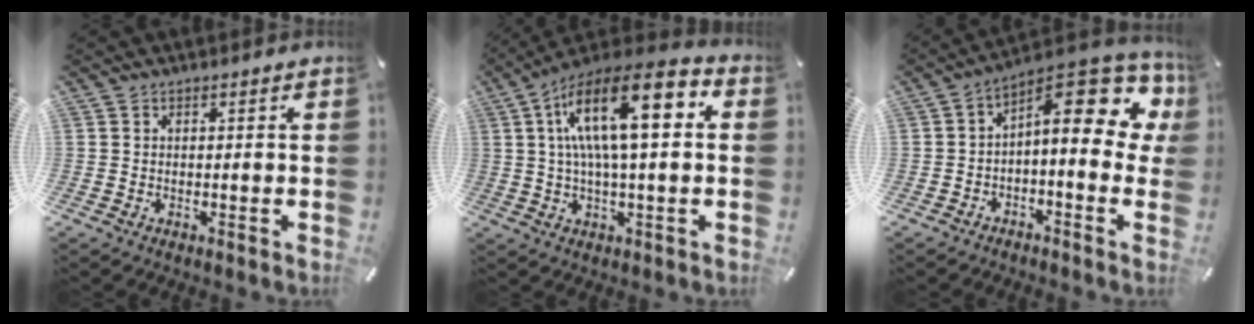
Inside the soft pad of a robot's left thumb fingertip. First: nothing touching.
{"total": 18.6, "force": [4.3, 6.4, 16.9], "torque": [-0.297, -0.012, 0.062]}
{"total": 13.4, "force": [4.9, 5.8, 11.1], "torque": [-0.142, -0.055, 0.077]}